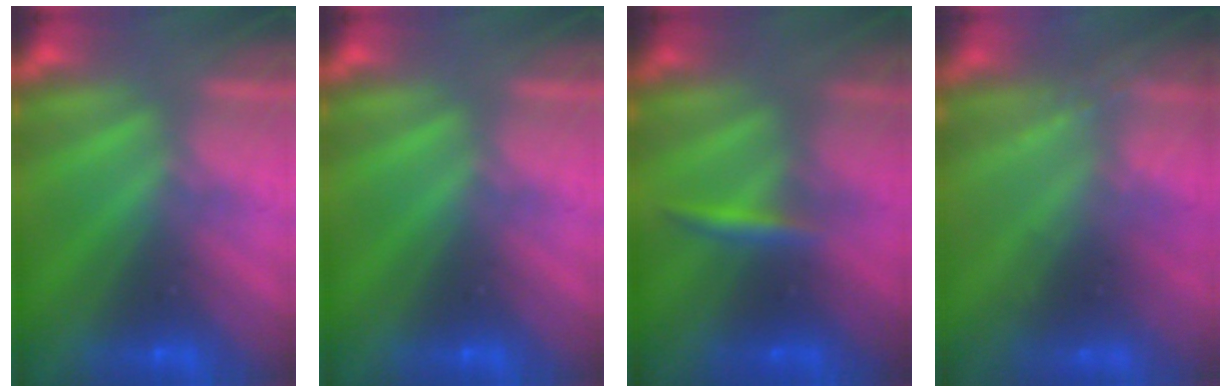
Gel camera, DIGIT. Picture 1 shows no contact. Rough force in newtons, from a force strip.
{"total": 0.0}
{"total": 2.4}
{"total": 2.1}